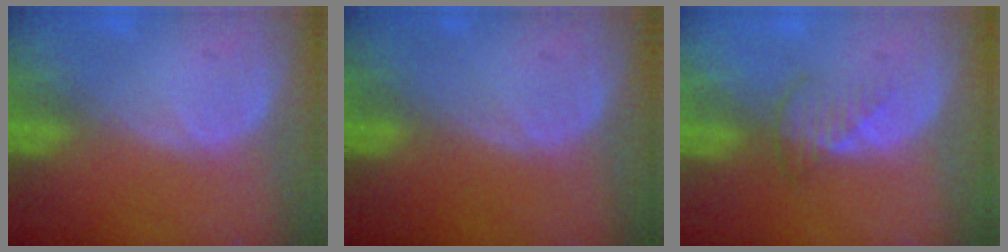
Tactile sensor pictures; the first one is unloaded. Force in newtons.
{"total": 0.0}
{"total": 2.5, "press": 2.5, "slide": 0.2}